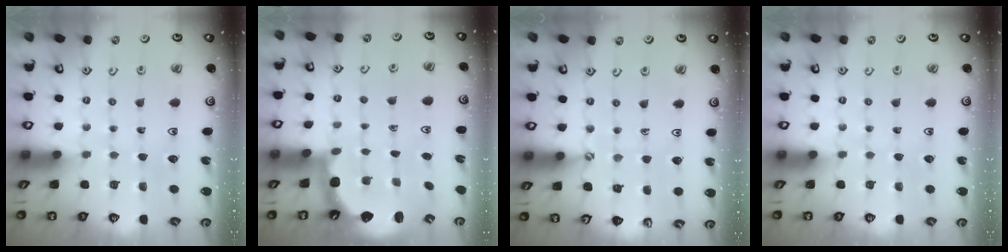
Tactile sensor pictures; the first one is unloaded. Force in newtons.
{"total": 2.8, "press": 2.0, "slide": 2.0}
{"total": 2.3, "press": 2.2, "slide": 0.3}
{"total": 0.0}